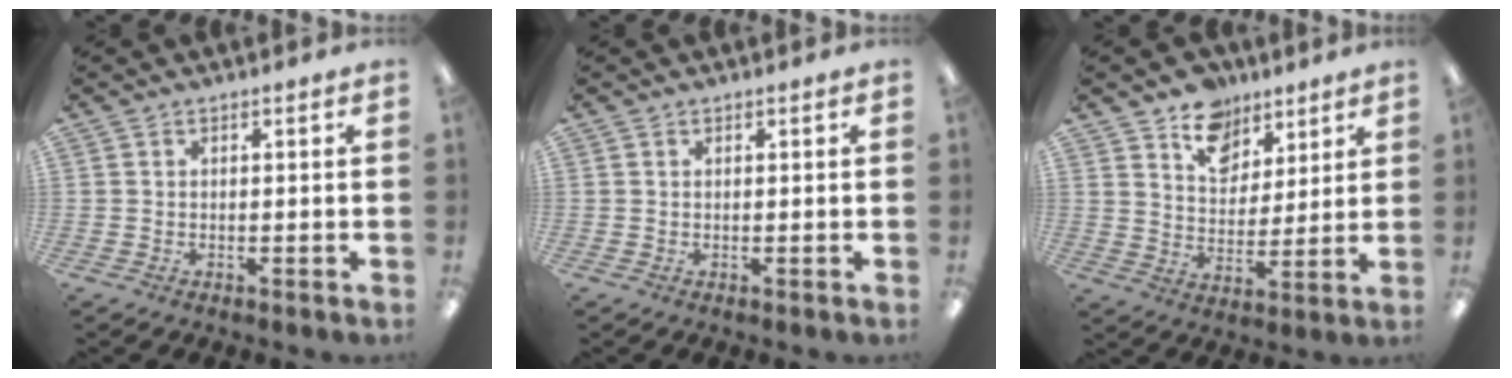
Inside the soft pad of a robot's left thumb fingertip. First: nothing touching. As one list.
[{"total": 0.5, "force": [0.2, 0.3, -0.4], "torque": [0.005, 0.003, 0.004]}, {"total": 11.1, "force": [7.9, 7.6, 2.2], "torque": [-0.030, -0.049, 0.148]}]